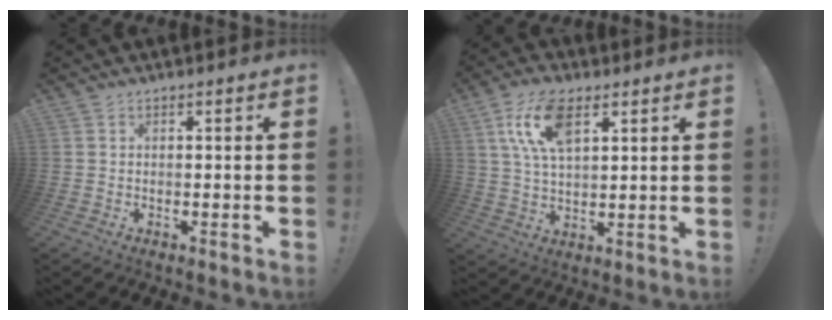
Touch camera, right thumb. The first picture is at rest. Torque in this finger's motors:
{"motor_torque": [0.25, 0.25, 0.39, -0.21, 0.06]}